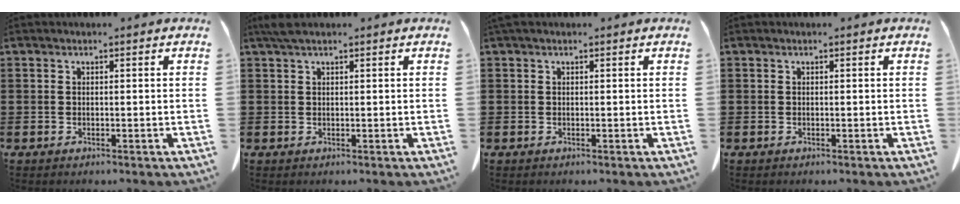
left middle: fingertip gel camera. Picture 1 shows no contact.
{"total": 1.9, "force": [1.3, 0.5, 1.2], "torque": [-0.029, 0.002, 0.025]}
{"total": 0.5, "force": [0.2, 0.4, 0.3], "torque": [-0.008, 0.002, 0.005]}
{"total": 0.0}